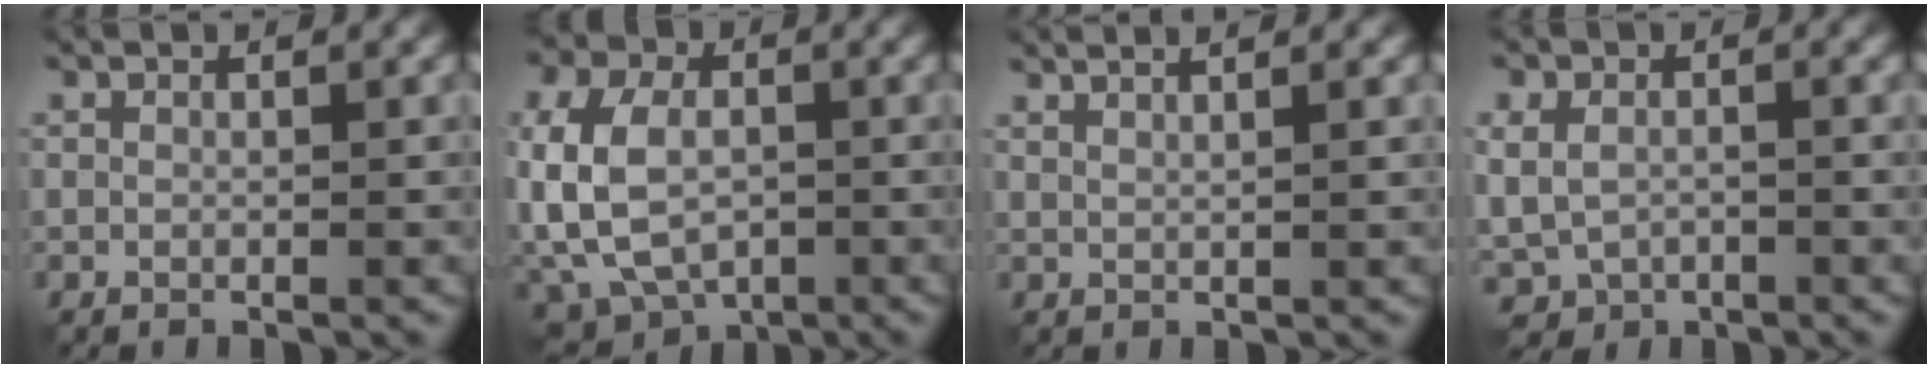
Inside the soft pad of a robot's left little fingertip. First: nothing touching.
{"total": 11.4, "force": [-2.1, 7.7, 8.2], "torque": [-0.179, 0.002, -0.037]}
{"total": 3.1, "force": [2.3, 0.8, 1.9], "torque": [-0.011, 0.013, 0.011]}
{"total": 4.2, "force": [-0.8, 3.2, 2.5], "torque": [-0.051, -0.008, -0.005]}